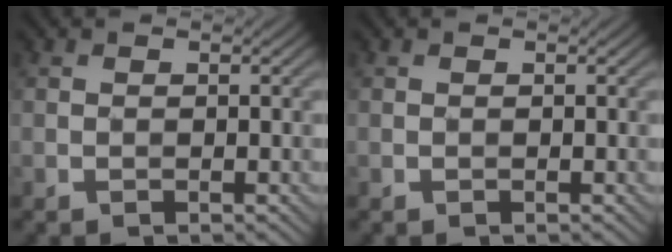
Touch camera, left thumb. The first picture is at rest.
{"total": 0.0}